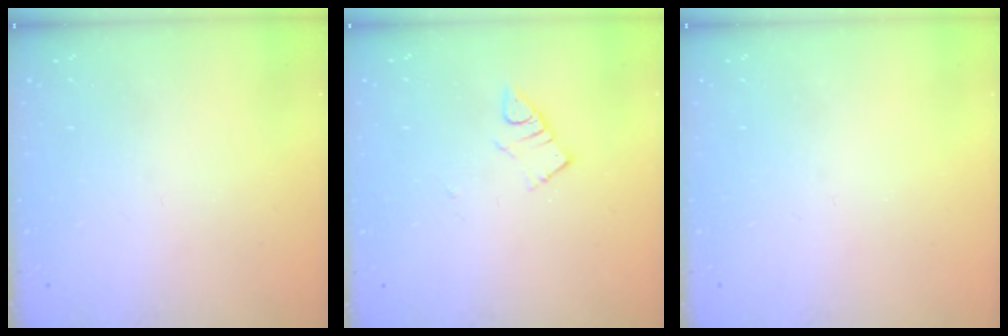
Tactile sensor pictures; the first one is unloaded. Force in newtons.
{"total": 4.2, "press": 4.2, "slide": 0.6}
{"total": 0.0}